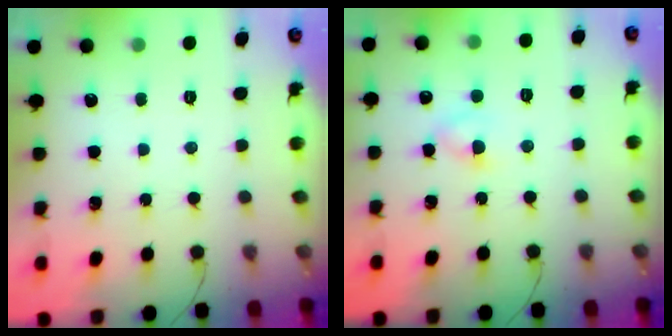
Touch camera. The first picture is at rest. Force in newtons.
{"total": 2.1, "press": 1.9, "slide": 0.8}